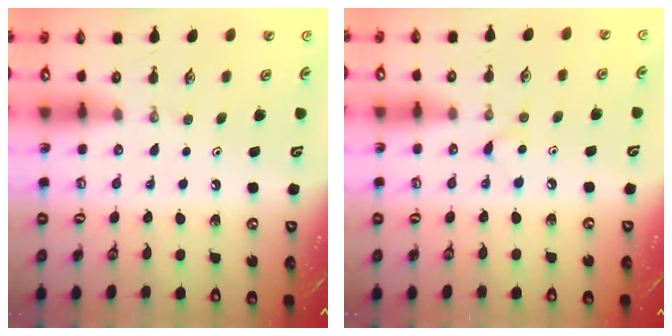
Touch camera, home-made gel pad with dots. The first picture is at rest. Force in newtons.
{"total": 4.1, "press": 4.1, "slide": 0.5}